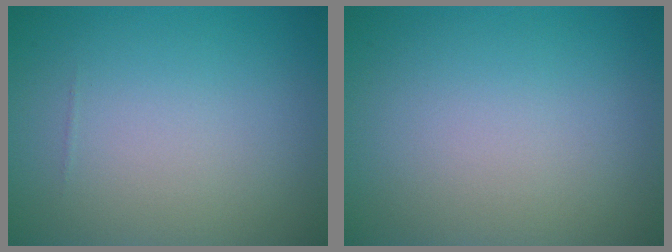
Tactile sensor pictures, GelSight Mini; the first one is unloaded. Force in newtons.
{"total": 0.0}